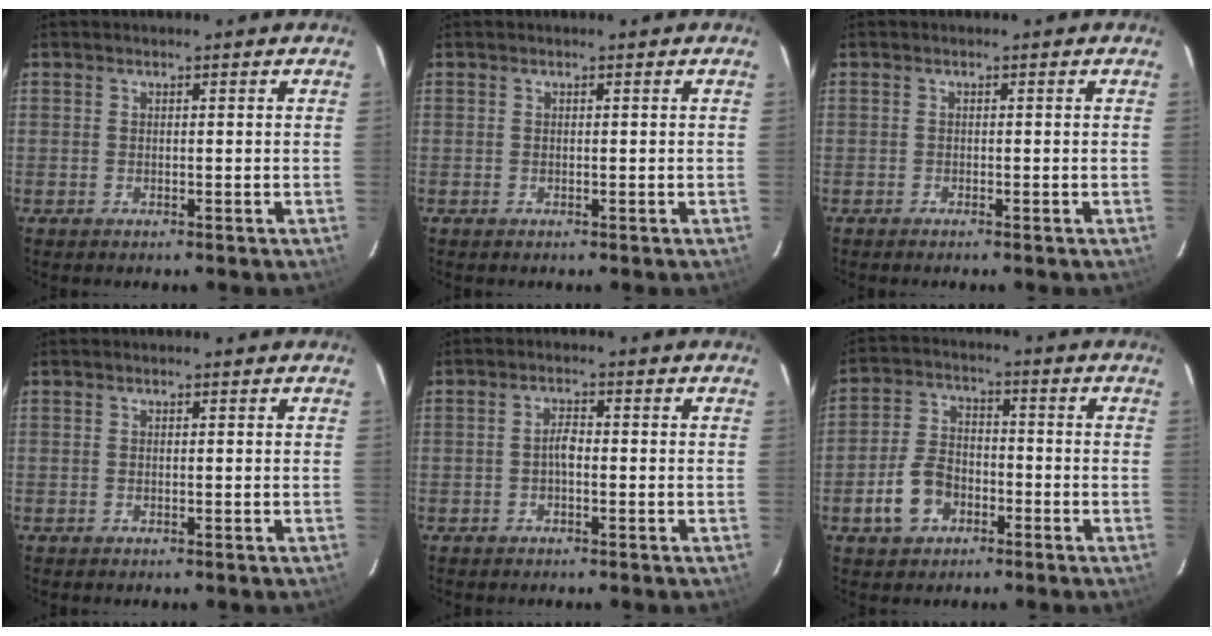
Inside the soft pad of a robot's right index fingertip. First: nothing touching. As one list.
[{"total": 0.0}, {"total": 0.5, "force": [-0.5, 0.0, 0.2], "torque": [-0.003, -0.001, -0.010]}, {"total": 0.0}, {"total": 1.9, "force": [-0.7, 0.8, 1.6], "torque": [-0.033, 0.008, -0.014]}, {"total": 8.2, "force": [-3.8, 5.6, 4.5], "torque": [-0.101, 0.019, -0.067]}]